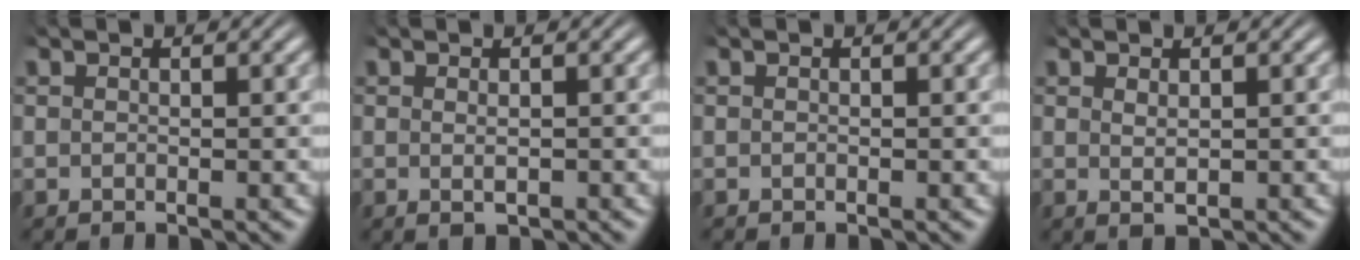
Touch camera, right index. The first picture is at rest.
{"total": 1.2, "force": [-0.5, 0.2, 1.0], "torque": [-0.016, -0.009, -0.001]}
{"total": 0.0}
{"total": 1.0, "force": [0.1, -0.1, 1.0], "torque": [-0.015, -0.010, 0.013]}